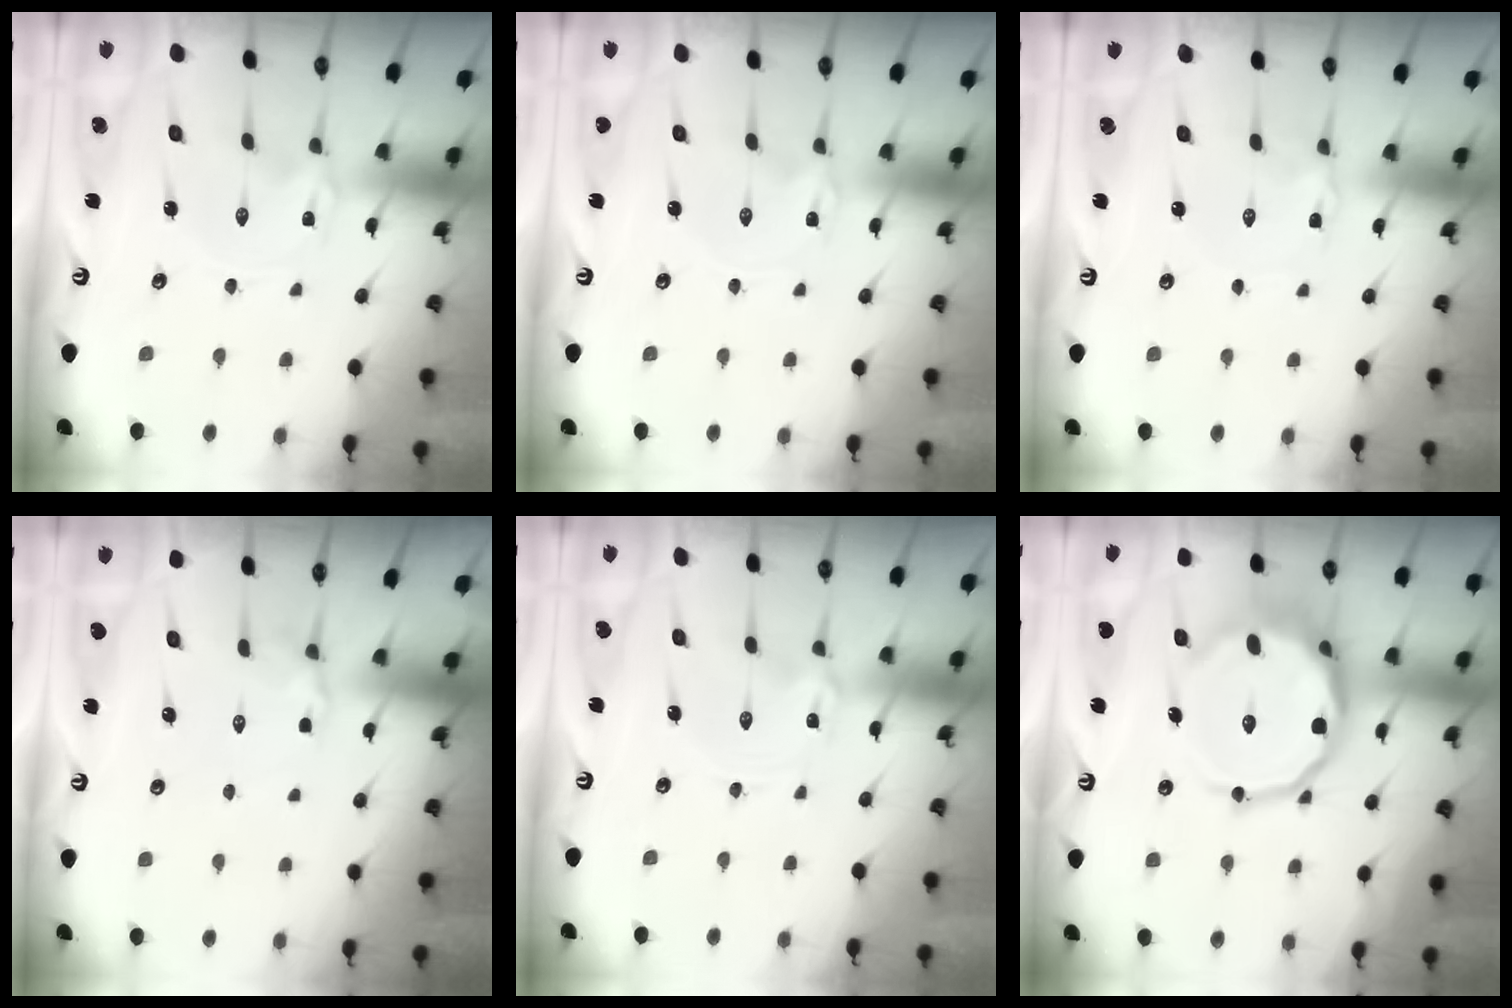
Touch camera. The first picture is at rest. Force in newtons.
{"total": 0.8, "press": 0.8, "slide": 0.1}
{"total": 1.6, "press": 1.5, "slide": 0.2}
{"total": 3.9, "press": 3.7, "slide": 1.3}
{"total": 1.4, "press": 1.4, "slide": 0.1}
{"total": 16.4, "press": 16.1, "slide": 3.0}